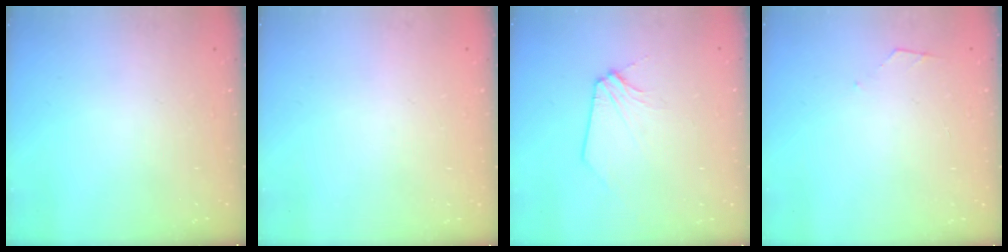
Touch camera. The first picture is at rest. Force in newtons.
{"total": 0.7, "press": 0.7, "slide": 0.1}
{"total": 2.3, "press": 2.2, "slide": 0.5}
{"total": 2.7, "press": 2.6, "slide": 0.4}